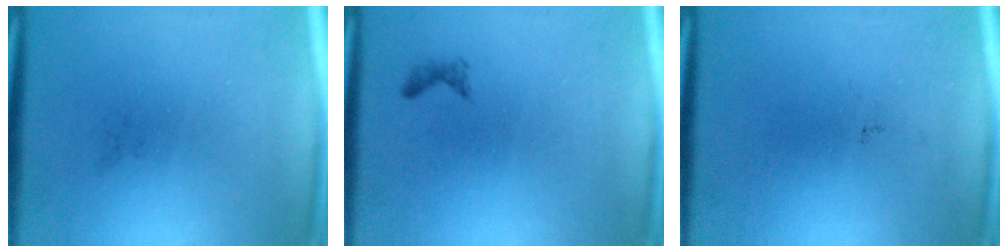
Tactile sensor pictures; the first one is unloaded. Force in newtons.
{"total": 0.6}
{"total": 0.0}